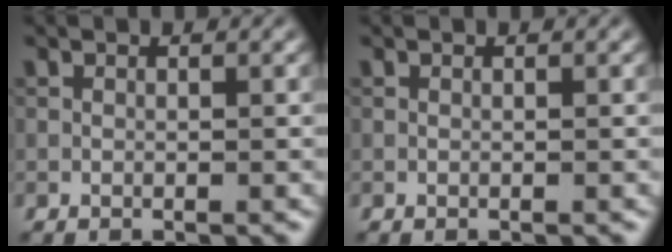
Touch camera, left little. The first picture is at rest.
{"total": 0.0}